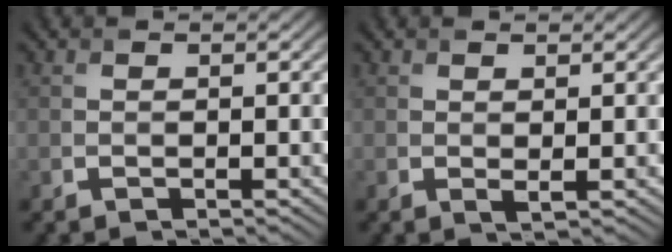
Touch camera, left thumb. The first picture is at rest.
{"total": 0.8, "force": [0.4, 0.1, 0.6], "torque": [-0.014, -0.003, 0.009]}